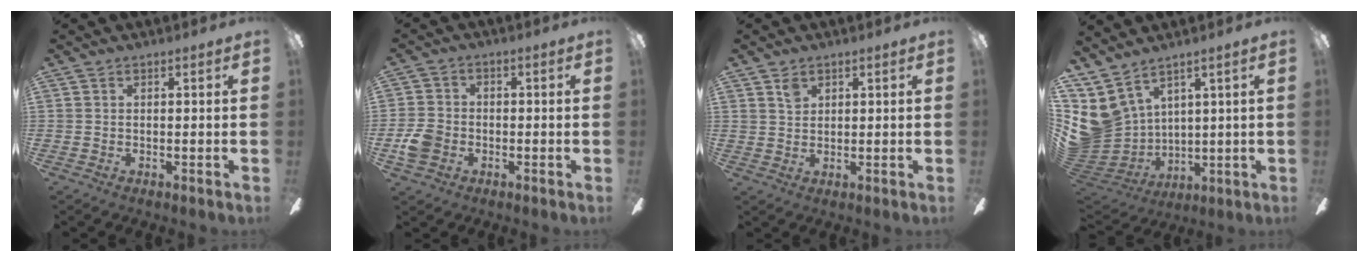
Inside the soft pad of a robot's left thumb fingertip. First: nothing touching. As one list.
[{"total": 5.9, "force": [-2.3, 4.6, 2.9], "torque": [-0.065, 0.018, -0.042]}, {"total": 2.1, "force": [1.6, 1.2, 0.7], "torque": [-0.009, -0.004, 0.029]}, {"total": 9.3, "force": [5.6, 6.9, 2.8], "torque": [-0.108, -0.048, 0.118]}]